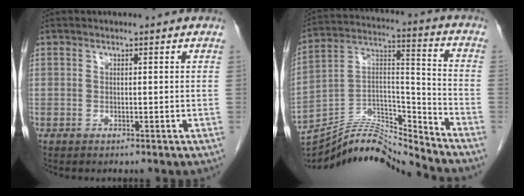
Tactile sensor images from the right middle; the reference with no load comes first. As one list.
[{"total": 16.7, "force": [-16.3, -0.2, 3.8], "torque": [-0.060, 0.046, -0.287]}]